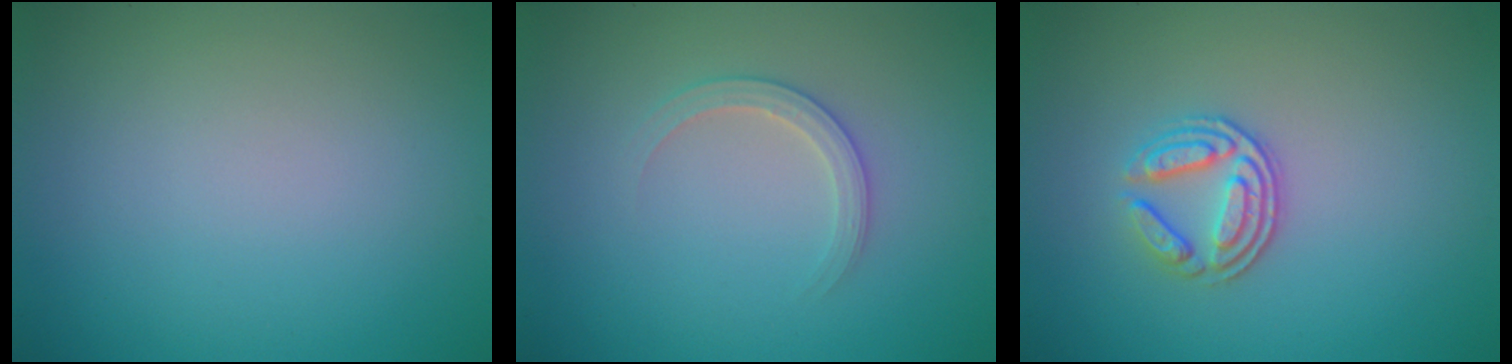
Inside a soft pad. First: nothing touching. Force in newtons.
{"total": 1.9, "press": 1.9, "slide": 0.2}
{"total": 3.0, "press": 2.5, "slide": 1.6}